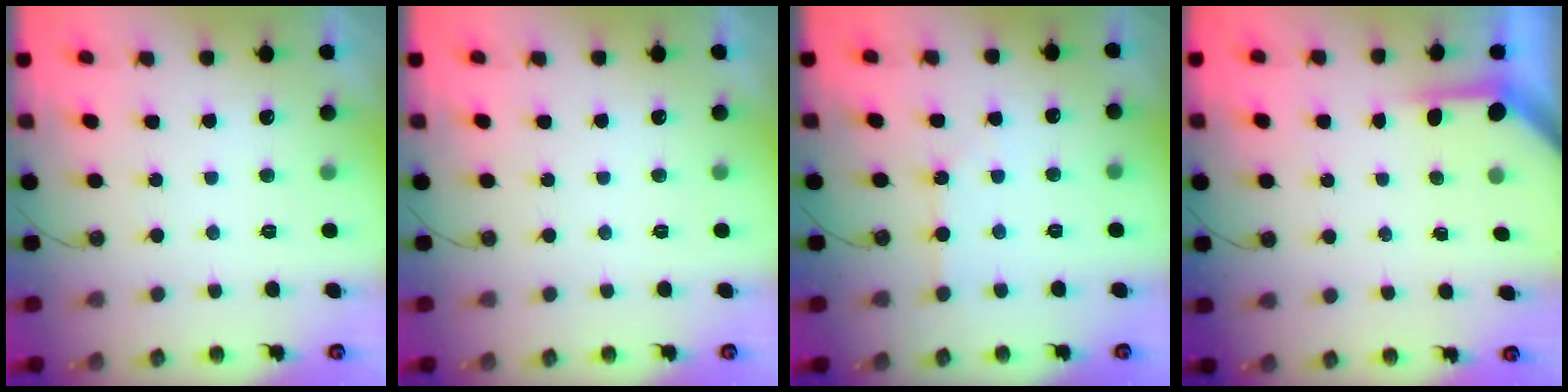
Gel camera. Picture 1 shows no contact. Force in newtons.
{"total": 0.0}
{"total": 2.7, "press": 2.7, "slide": 0.4}
{"total": 3.7, "press": 3.7, "slide": 0.4}